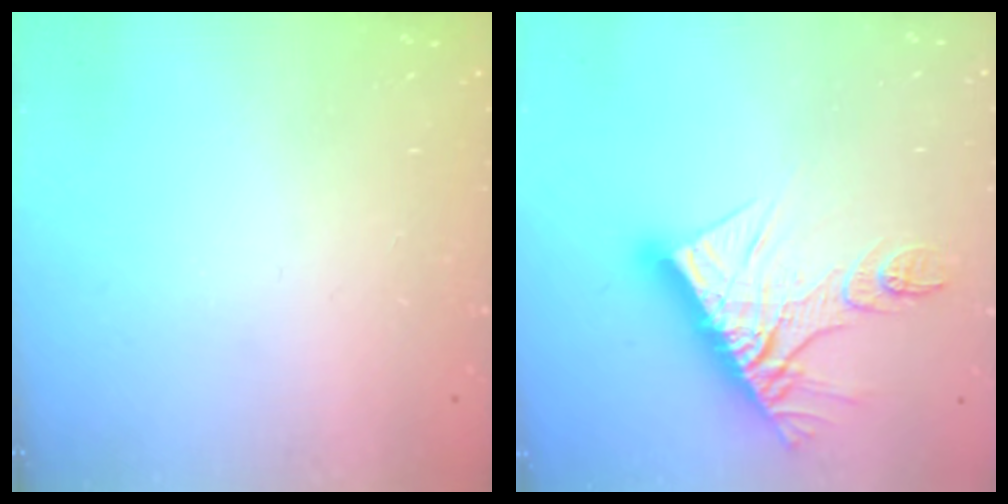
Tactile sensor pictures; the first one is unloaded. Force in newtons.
{"total": 15.4, "press": 15.3, "slide": 1.2}